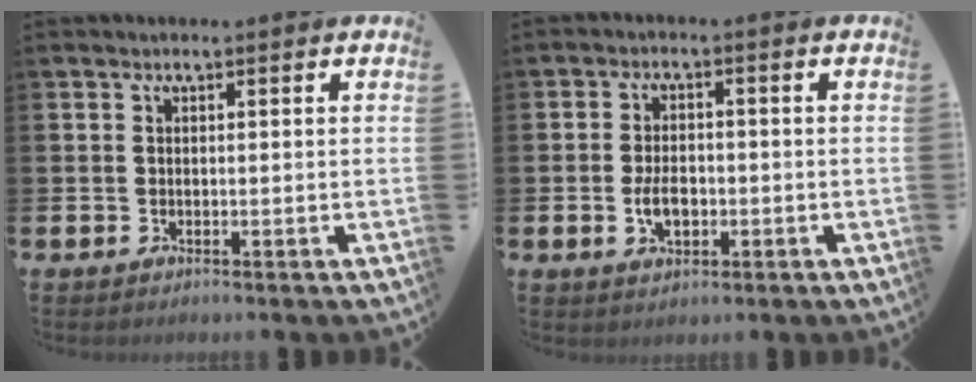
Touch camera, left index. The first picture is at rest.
{"total": 3.9, "force": [-0.8, 2.3, 3.0], "torque": [-0.047, 0.001, -0.015]}